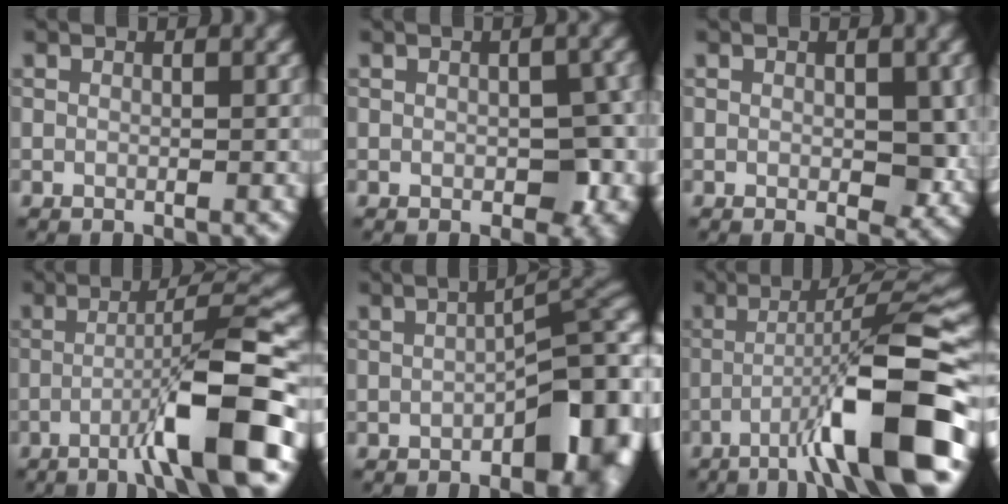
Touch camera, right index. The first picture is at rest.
{"total": 6.3, "force": [-0.8, 3.8, 4.9], "torque": [-0.062, -0.020, -0.001]}
{"total": 3.3, "force": [0.0, 1.7, 2.8], "torque": [-0.033, -0.004, 0.003]}
{"total": 8.9, "force": [-3.5, 0.9, 8.1], "torque": [-0.118, 0.016, -0.067]}
{"total": 7.8, "force": [-2.6, 3.1, 6.7], "torque": [-0.069, 0.011, -0.036]}
{"total": 11.1, "force": [-4.6, 1.1, 10.1], "torque": [-0.145, 0.025, -0.074]}